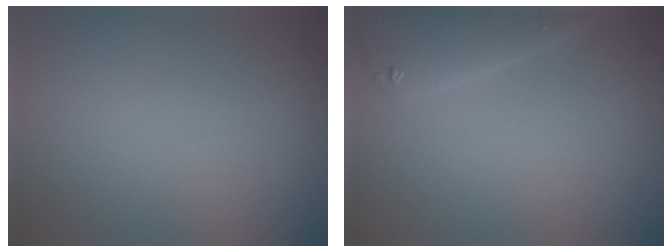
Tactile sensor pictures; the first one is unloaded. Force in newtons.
{"total": 2.9, "press": 2.9, "slide": 0.2}